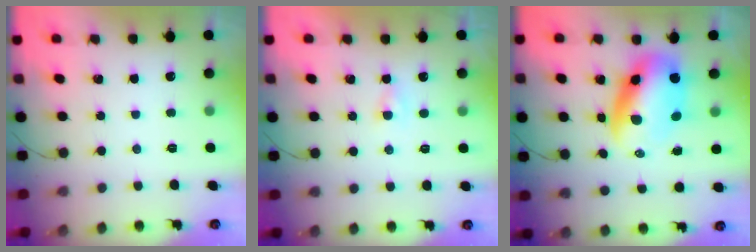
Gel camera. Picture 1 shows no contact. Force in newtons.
{"total": 0.9, "press": 0.7, "slide": 0.6}
{"total": 11.9, "press": 11.5, "slide": 3.2}